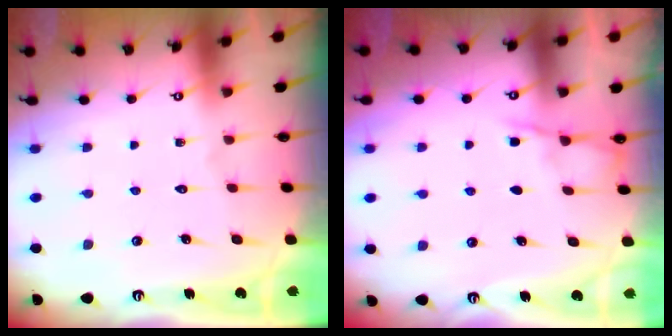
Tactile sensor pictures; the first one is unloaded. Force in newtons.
{"total": 3.7, "press": 3.7, "slide": 0.5}